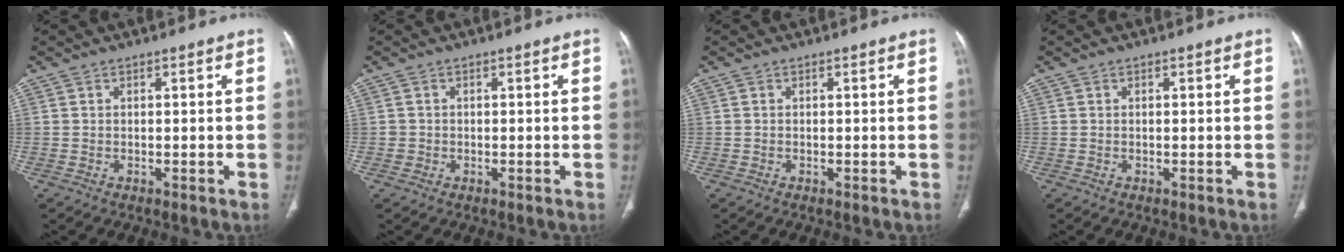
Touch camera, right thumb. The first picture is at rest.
{"total": 1.0, "force": [-0.2, 1.0, 0.0], "torque": [0.004, 0.006, -0.004]}
{"total": 0.0}
{"total": 0.0}